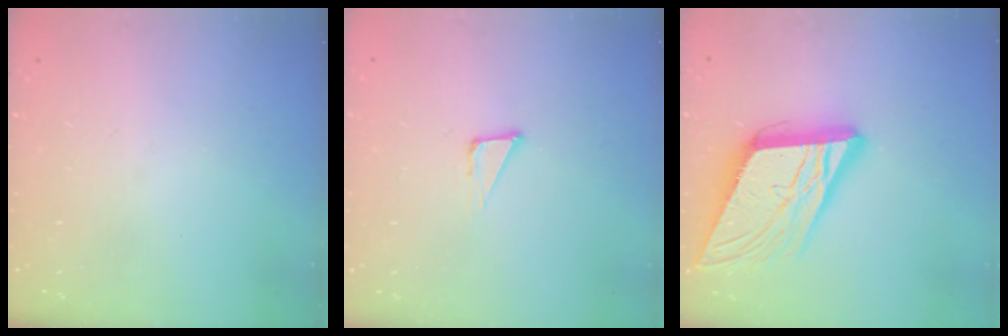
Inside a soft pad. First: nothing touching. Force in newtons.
{"total": 3.8, "press": 3.7, "slide": 0.8}
{"total": 18.0, "press": 17.6, "slide": 3.8}